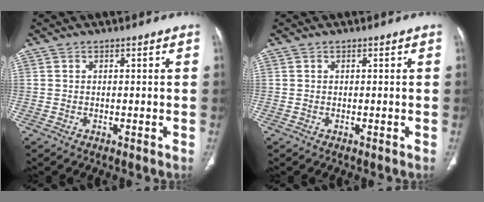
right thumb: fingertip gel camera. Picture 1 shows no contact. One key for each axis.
{"total": 0.0}